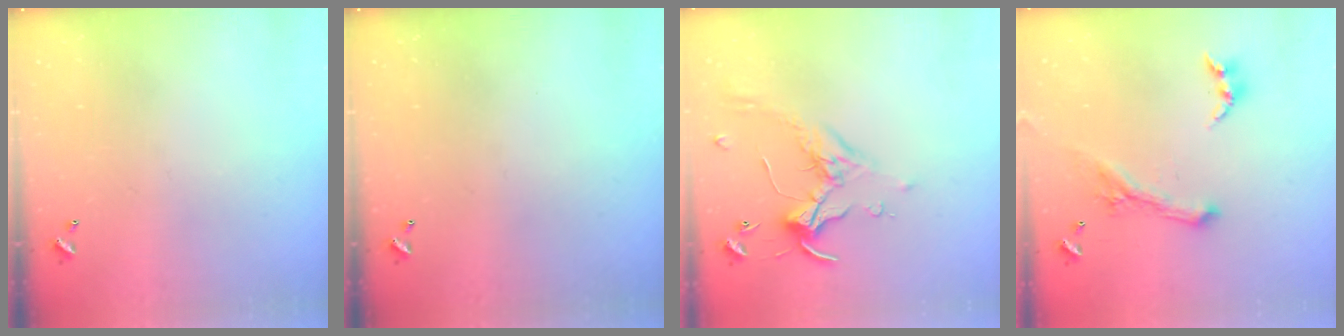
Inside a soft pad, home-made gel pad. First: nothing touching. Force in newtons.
{"total": 0.0}
{"total": 0.5, "press": 0.4, "slide": 0.4}
{"total": 1.8, "press": 1.7, "slide": 0.4}